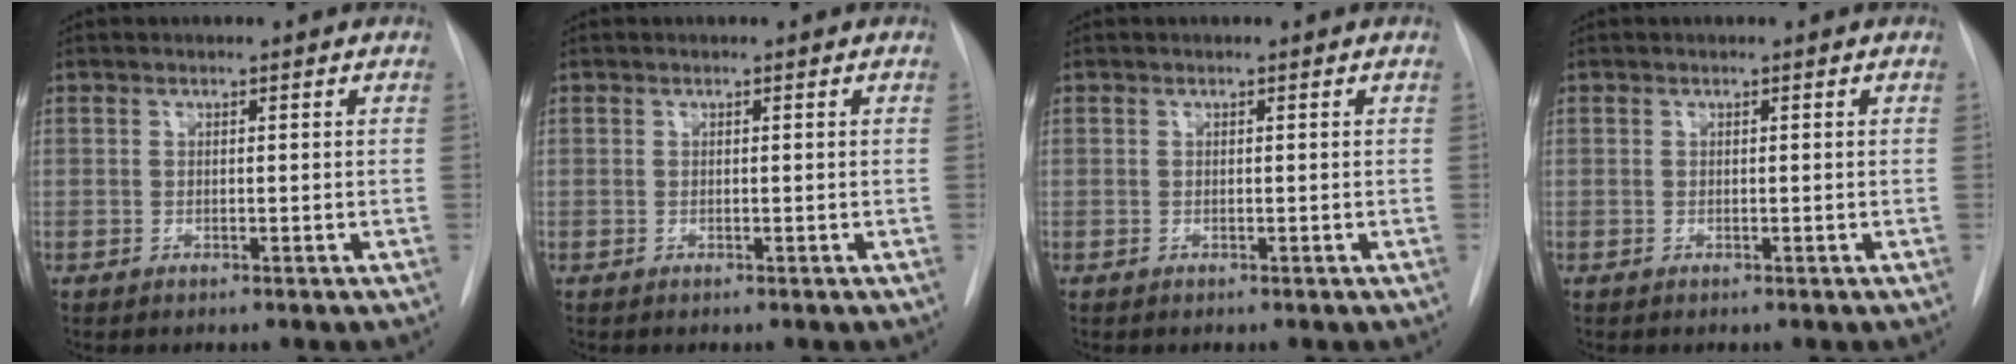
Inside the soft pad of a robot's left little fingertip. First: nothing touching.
{"total": 0.0}
{"total": 0.0}
{"total": 0.0}